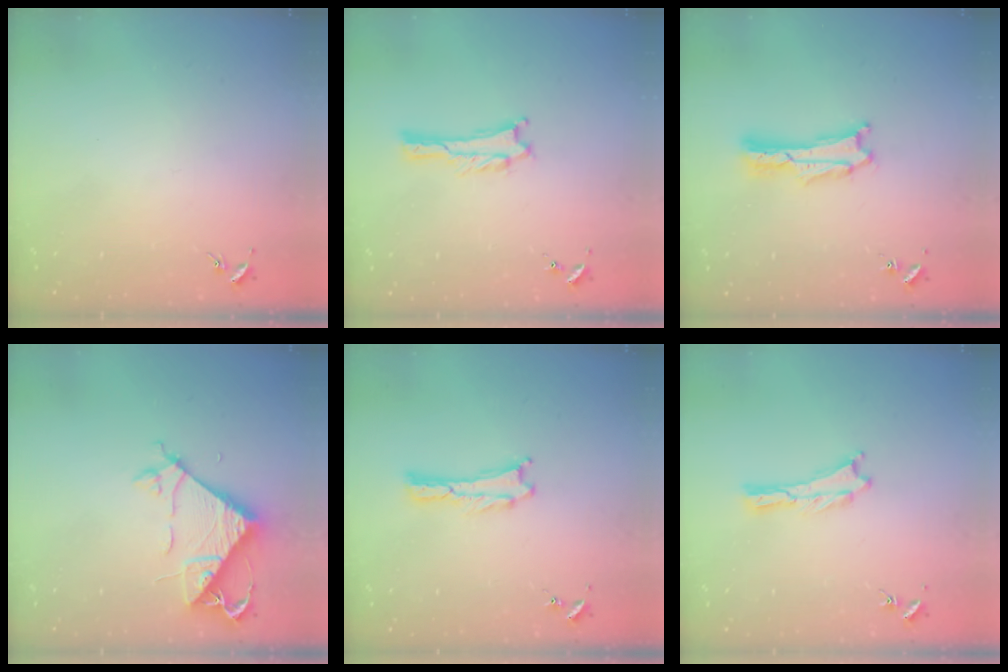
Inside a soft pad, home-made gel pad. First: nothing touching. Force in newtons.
{"total": 0.9, "press": 0.9, "slide": 0.1}
{"total": 1.7, "press": 1.7, "slide": 0.3}
{"total": 7.1, "press": 7.1, "slide": 0.6}
{"total": 0.0}
{"total": 0.0}